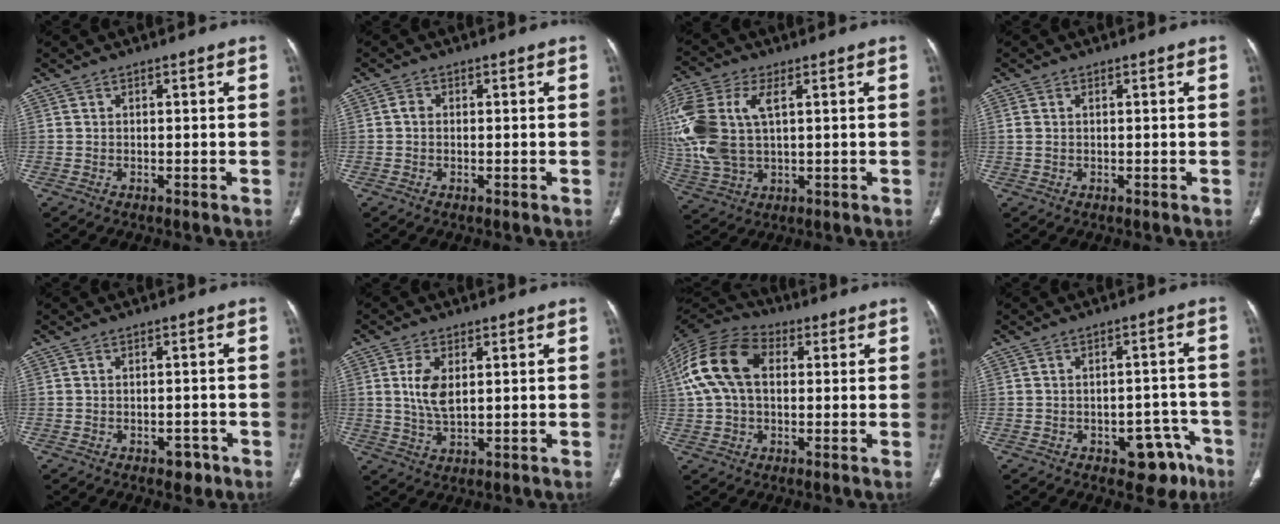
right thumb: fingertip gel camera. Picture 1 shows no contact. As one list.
[{"total": 1.2, "force": [-0.1, 1.0, 0.7], "torque": [-0.009, 0.001, -0.005]}, {"total": 17.4, "force": [3.5, 9.9, 13.9], "torque": [-0.343, 0.004, 0.070]}, {"total": 1.4, "force": [0.2, 0.9, 1.1], "torque": [-0.036, 0.010, 0.011]}, {"total": 2.5, "force": [-1.5, 1.6, 1.3], "torque": [-0.004, 0.007, -0.015]}, {"total": 6.1, "force": [1.4, 3.2, 5.0], "torque": [-0.102, -0.008, 0.031]}, {"total": 15.5, "force": [3.0, 10.1, 11.4], "torque": [-0.229, 0.034, 0.047]}, {"total": 8.4, "force": [-4.7, 4.8, 5.0], "torque": [-0.028, 0.037, -0.053]}]